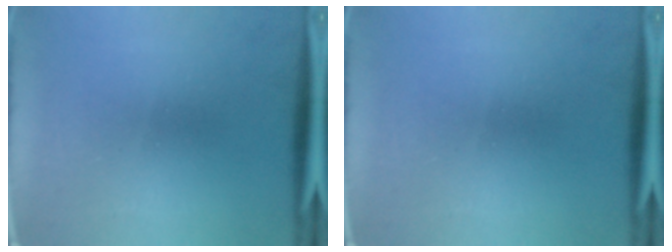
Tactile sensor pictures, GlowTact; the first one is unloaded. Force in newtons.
{"total": 0.0}